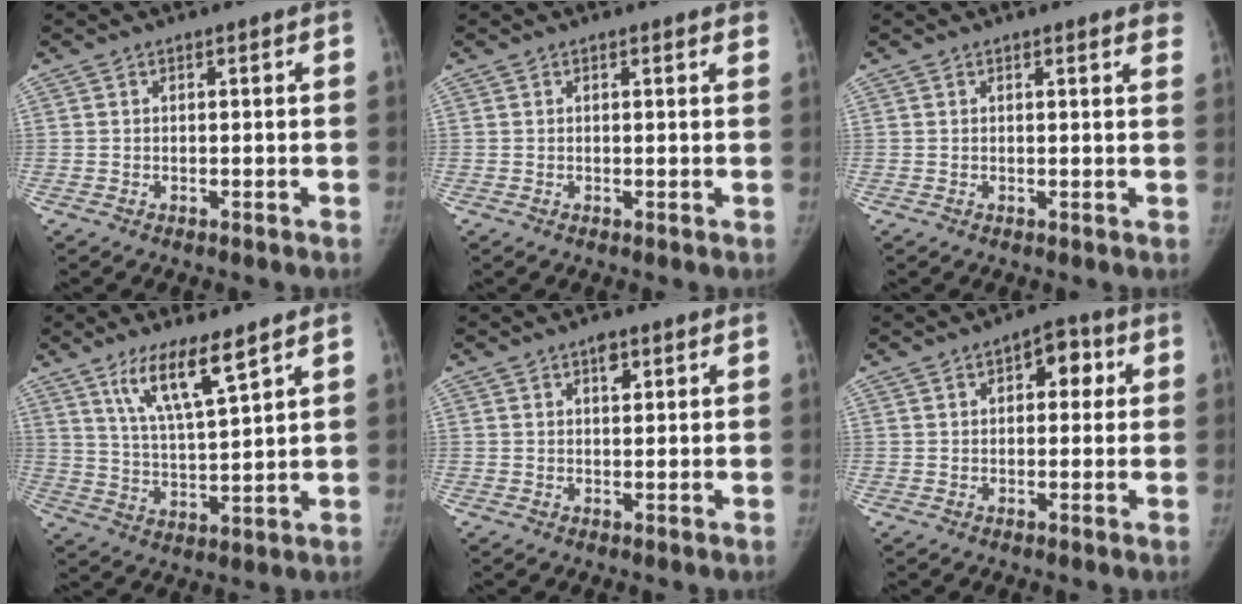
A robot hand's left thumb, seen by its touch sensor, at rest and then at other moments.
{"total": 1.4, "force": [1.1, 0.3, 0.7], "torque": [-0.005, -0.002, 0.010]}
{"total": 3.4, "force": [2.7, 0.6, 1.8], "torque": [-0.010, -0.006, 0.020]}
{"total": 10.0, "force": [6.5, 1.7, 7.5], "torque": [-0.131, -0.038, 0.127]}
{"total": 2.3, "force": [1.3, 1.2, 1.4], "torque": [-0.010, -0.003, 0.019]}
{"total": 6.1, "force": [1.8, 3.6, 4.5], "torque": [-0.026, 0.006, 0.016]}